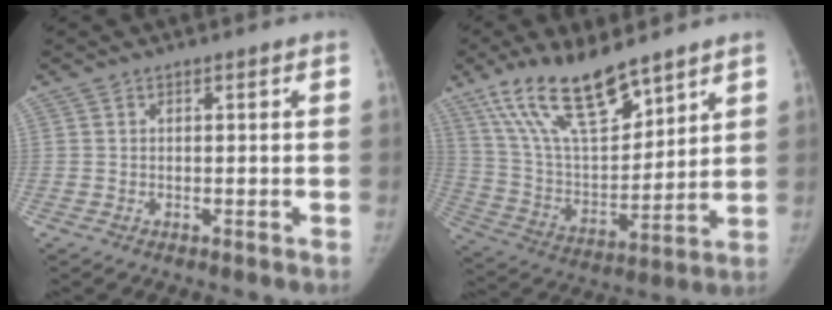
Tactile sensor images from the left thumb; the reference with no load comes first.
{"total": 18.7, "force": [12.9, 6.8, 11.9], "torque": [-0.183, -0.063, 0.249]}